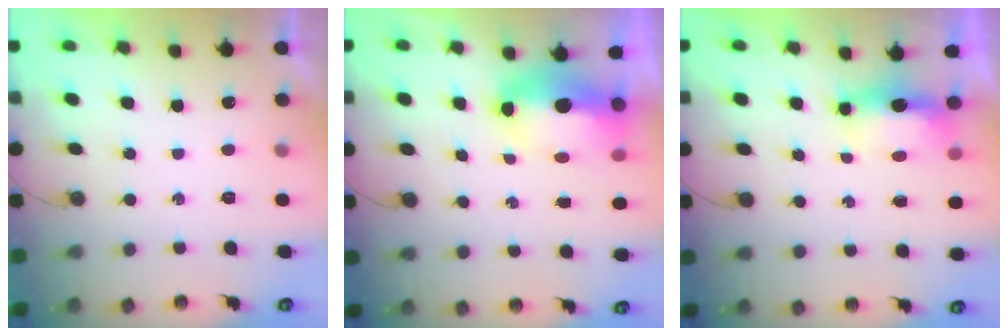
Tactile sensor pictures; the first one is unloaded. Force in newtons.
{"total": 9.7, "press": 9.6, "slide": 1.0}
{"total": 7.0, "press": 6.5, "slide": 2.6}